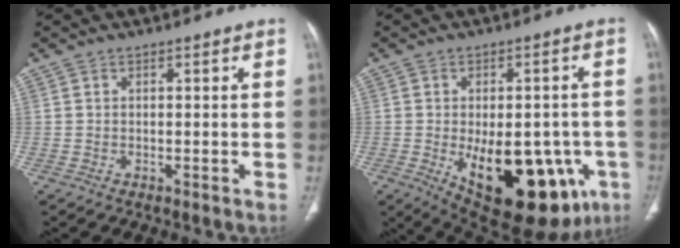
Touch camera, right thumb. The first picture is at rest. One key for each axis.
{"total": 23.7, "fx": -7.5, "fy": 12.0, "fz": 19.0, "tx": -0.217, "ty": -0.003, "tz": -0.073}